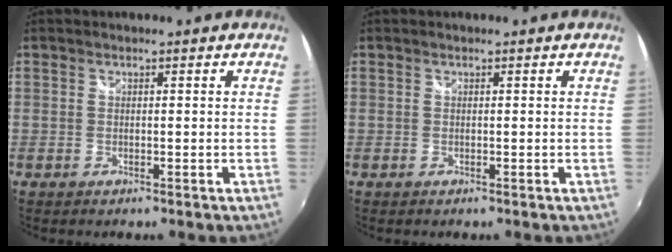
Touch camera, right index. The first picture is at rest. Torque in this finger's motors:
{"motor_torque": [-0.01, 0.01, 0.00, 0.00]}